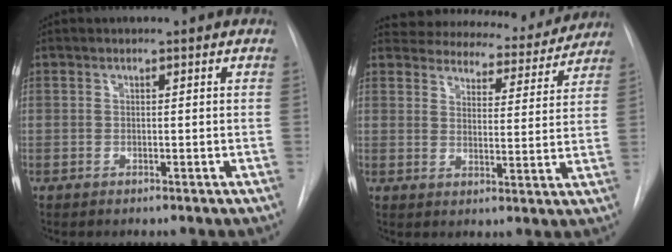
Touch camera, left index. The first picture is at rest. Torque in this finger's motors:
{"motor_torque": [0.91, -1.22, 0.17, -0.01]}